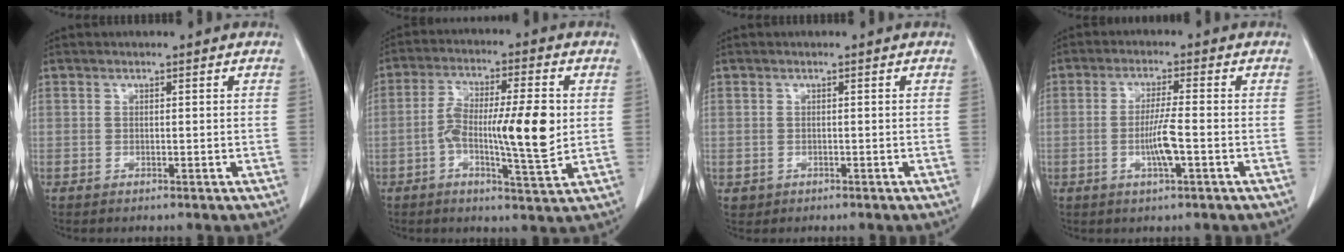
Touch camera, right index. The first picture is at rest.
{"total": 11.9, "force": [-0.8, 2.0, 11.7], "torque": [-0.203, 0.007, -0.016]}
{"total": 1.1, "force": [-0.2, 1.0, 0.1], "torque": [-0.004, 0.004, 0.002]}
{"total": 3.9, "force": [-1.0, -0.1, 3.8], "torque": [-0.074, -0.005, -0.020]}